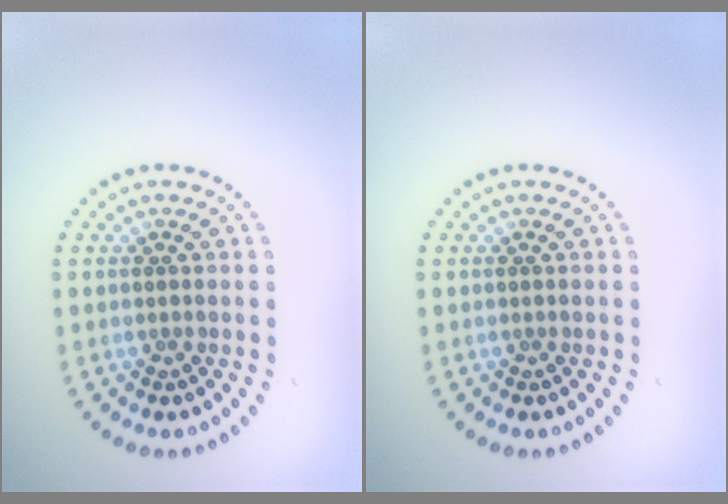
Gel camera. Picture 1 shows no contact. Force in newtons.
{"total": 0.0}